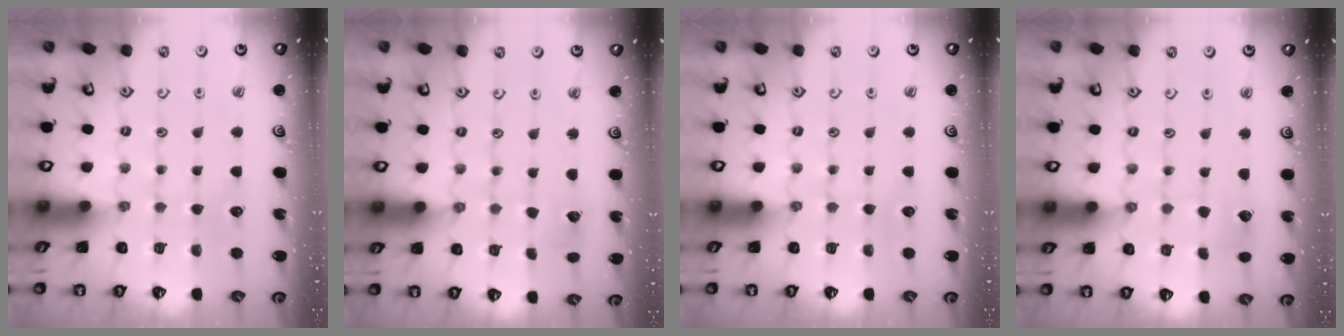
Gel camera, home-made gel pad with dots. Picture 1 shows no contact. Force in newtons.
{"total": 4.3, "press": 4.3, "slide": 0.5}
{"total": 0.0}
{"total": 2.9, "press": 2.9, "slide": 0.2}